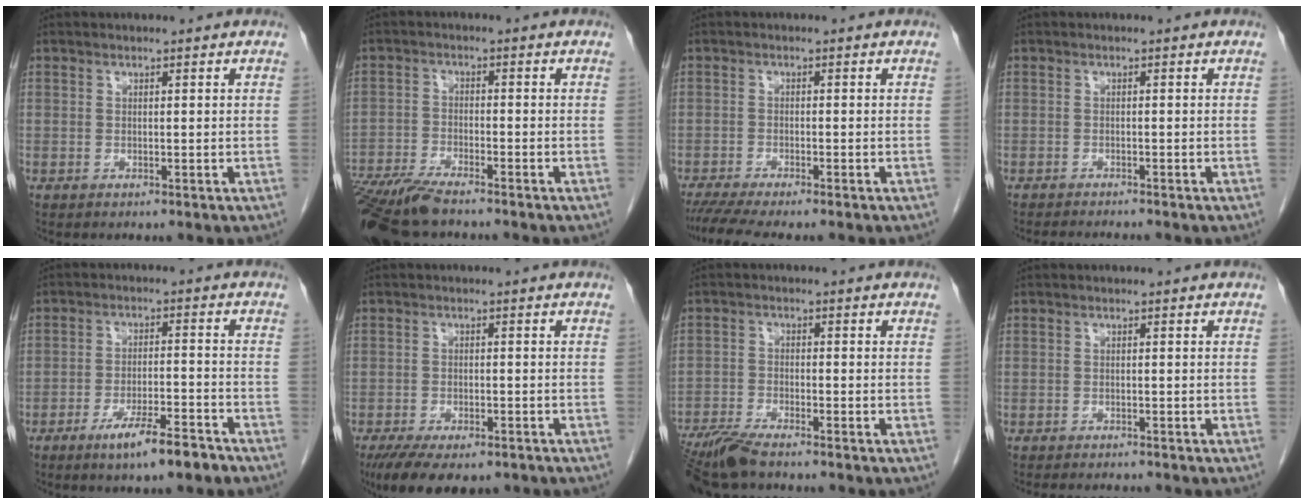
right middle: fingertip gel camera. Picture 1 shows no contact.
{"total": 10.6, "force": [-8.9, 1.3, 5.6], "torque": [-0.095, -0.027, -0.154]}
{"total": 7.2, "force": [-6.1, 0.0, 3.8], "torque": [-0.058, -0.017, -0.099]}
{"total": 3.9, "force": [-3.7, -0.2, 1.3], "torque": [-0.017, -0.014, -0.055]}
{"total": 7.6, "force": [-5.3, 0.9, 5.4], "torque": [-0.095, -0.009, -0.087]}
{"total": 11.3, "force": [-8.4, 4.2, 6.3], "torque": [-0.104, -0.013, -0.122]}
{"total": 7.2, "force": [-6.2, 0.6, 3.6], "torque": [-0.066, -0.021, -0.114]}
{"total": 4.5, "force": [-4.3, 0.5, 1.4], "torque": [-0.015, -0.010, -0.060]}